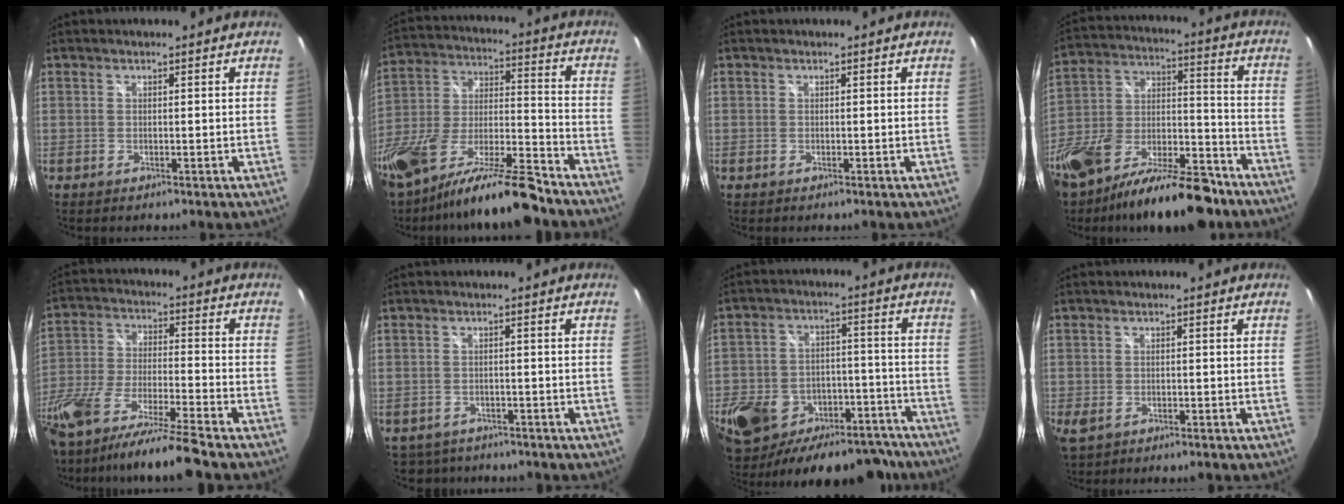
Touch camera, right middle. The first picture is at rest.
{"total": 21.9, "force": [-16.0, 4.7, 14.2], "torque": [-0.278, -0.036, -0.276]}
{"total": 0.0}
{"total": 23.2, "force": [-14.4, 10.1, 15.1], "torque": [-0.287, -0.008, -0.229]}
{"total": 17.5, "force": [-14.3, 0.2, 10.1], "torque": [-0.198, -0.050, -0.256]}
{"total": 5.7, "force": [-4.5, 3.2, 1.0], "torque": [-0.030, -0.003, -0.066]}
{"total": 27.3, "force": [-18.5, 15.0, 13.3], "torque": [-0.280, 0.008, -0.241]}
{"total": 3.5, "force": [-1.8, 2.1, 2.1], "torque": [-0.050, -0.009, -0.029]}